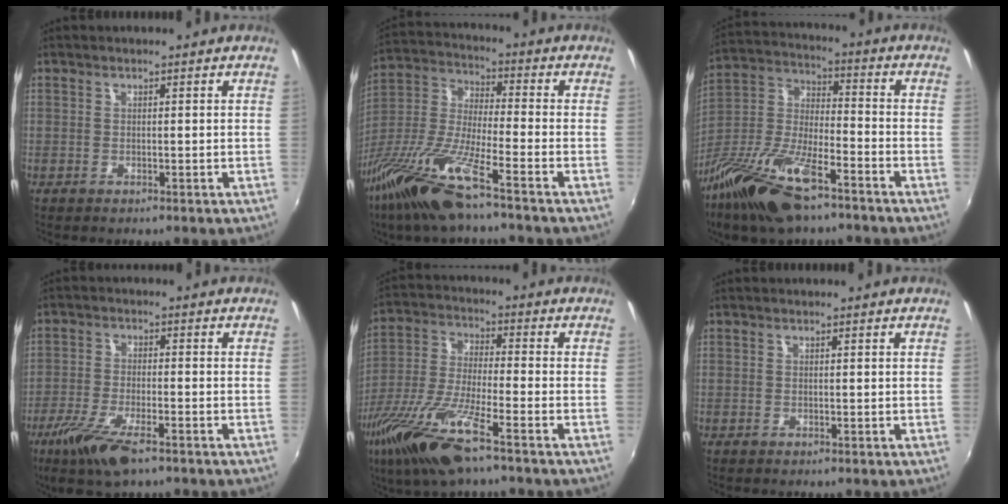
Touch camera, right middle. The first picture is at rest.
{"total": 15.4, "force": [-10.2, 1.6, 11.4], "torque": [-0.246, -0.023, -0.207]}
{"total": 20.2, "force": [-12.9, 7.1, 13.8], "torque": [-0.292, -0.020, -0.246]}
{"total": 9.9, "force": [-6.5, 2.6, 7.1], "torque": [-0.164, -0.030, -0.122]}
{"total": 15.9, "force": [-9.7, 2.7, 12.3], "torque": [-0.261, -0.041, -0.190]}
{"total": 0.0}